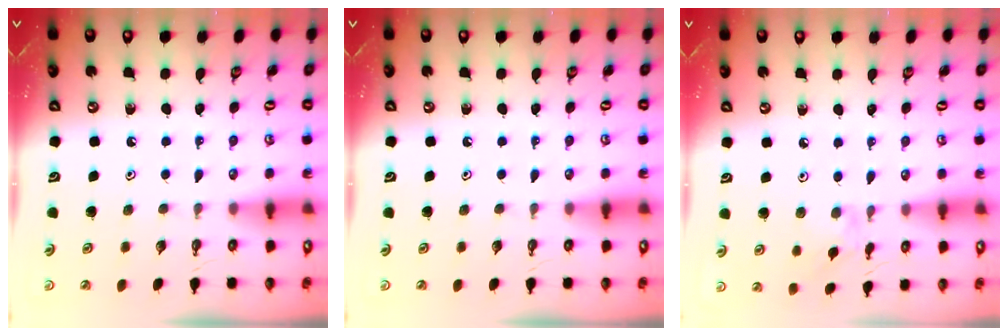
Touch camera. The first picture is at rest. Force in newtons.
{"total": 0.0}
{"total": 4.0, "press": 3.9, "slide": 0.4}